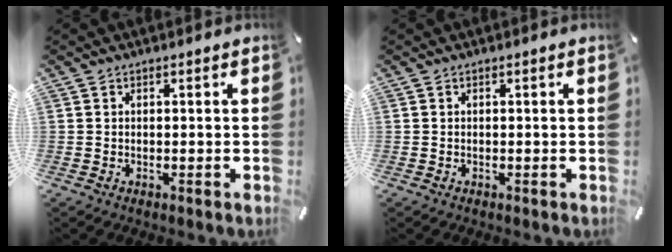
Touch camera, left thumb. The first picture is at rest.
{"total": 0.0}